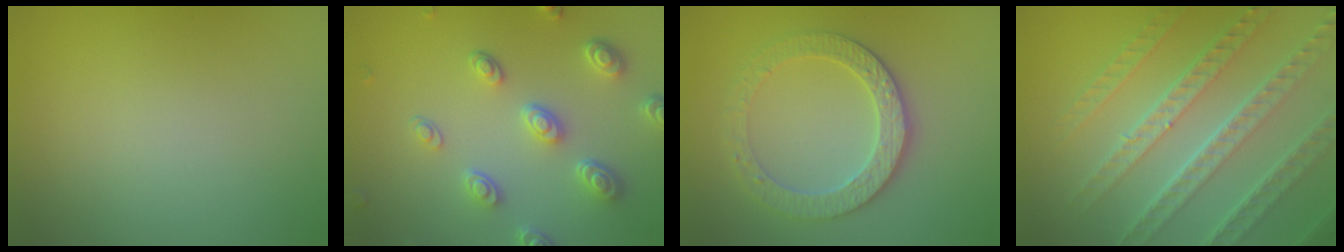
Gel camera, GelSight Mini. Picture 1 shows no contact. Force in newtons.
{"total": 4.9, "press": 3.8, "slide": 3.1}
{"total": 3.8, "press": 3.7, "slide": 1.2}
{"total": 8.1, "press": 5.6, "slide": 5.9}